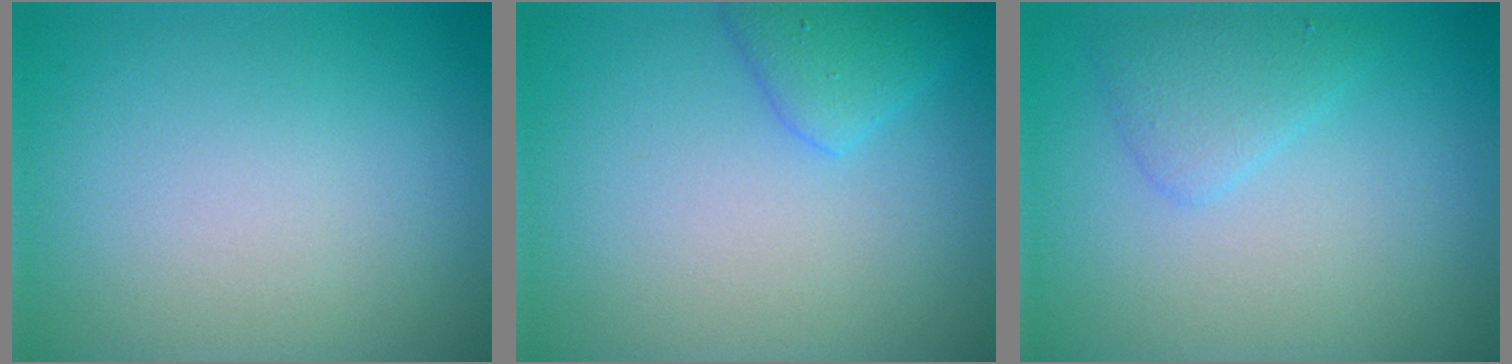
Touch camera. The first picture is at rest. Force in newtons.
{"total": 2.5, "press": 2.4, "slide": 0.3}
{"total": 2.0, "press": 2.0, "slide": 0.1}